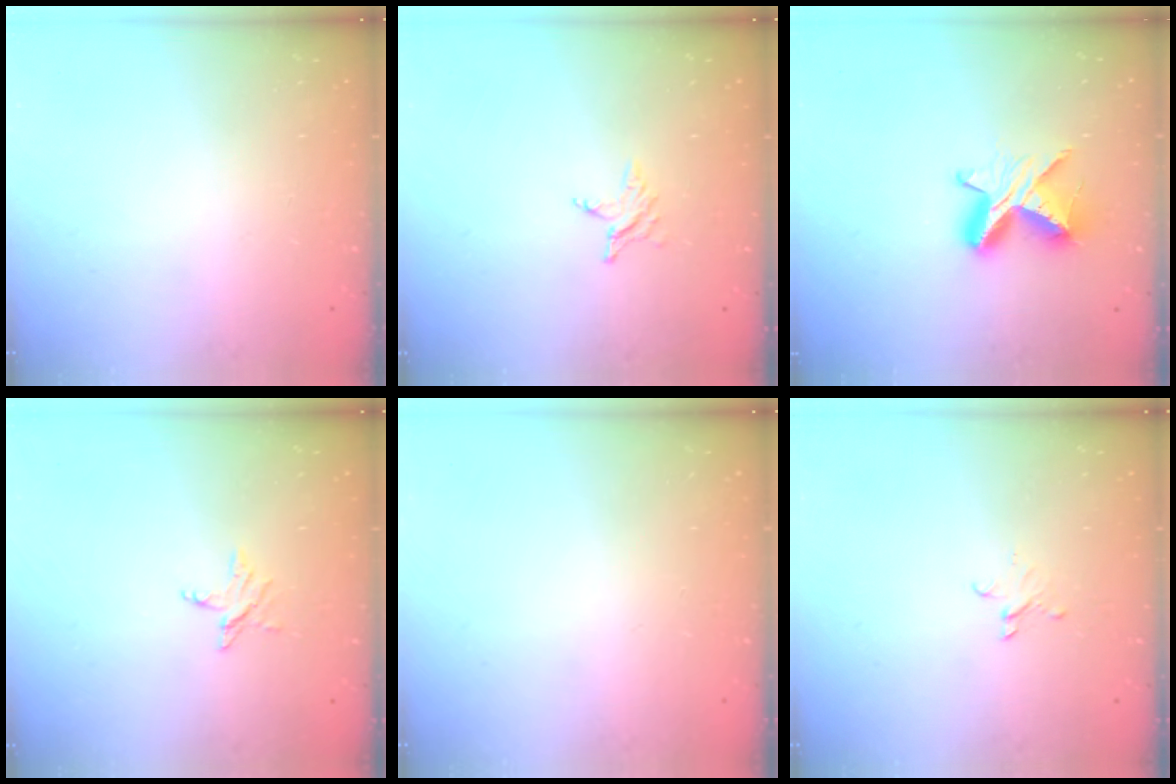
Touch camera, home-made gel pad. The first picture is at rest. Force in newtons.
{"total": 2.9, "press": 2.9, "slide": 0.3}
{"total": 9.5, "press": 9.5, "slide": 0.6}
{"total": 3.4, "press": 3.4, "slide": 0.3}
{"total": 0.0}
{"total": 2.6, "press": 2.6, "slide": 0.2}